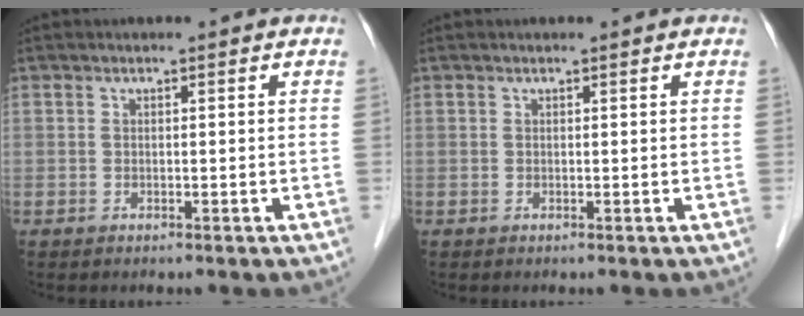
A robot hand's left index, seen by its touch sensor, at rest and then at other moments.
{"total": 0.7, "force": [0.7, 0.1, 0.1], "torque": [-0.005, 0.005, 0.010]}